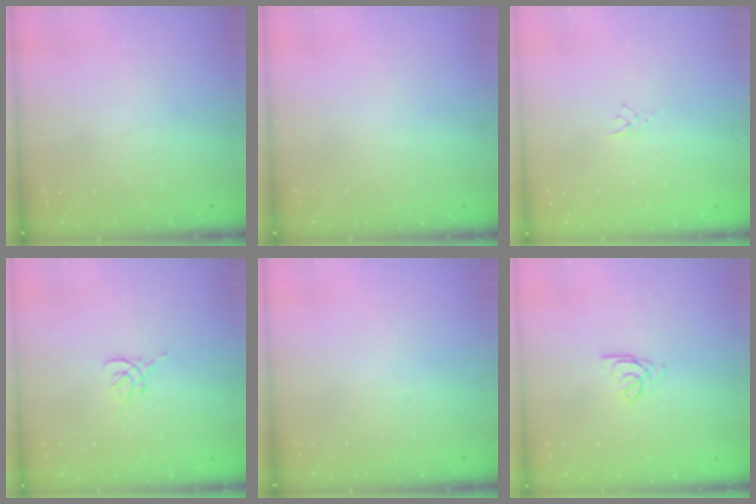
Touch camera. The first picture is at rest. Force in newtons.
{"total": 0.0}
{"total": 2.4, "press": 2.4, "slide": 0.4}
{"total": 1.2, "press": 1.1, "slide": 0.5}
{"total": 0.0}
{"total": 2.0, "press": 2.0, "slide": 0.4}